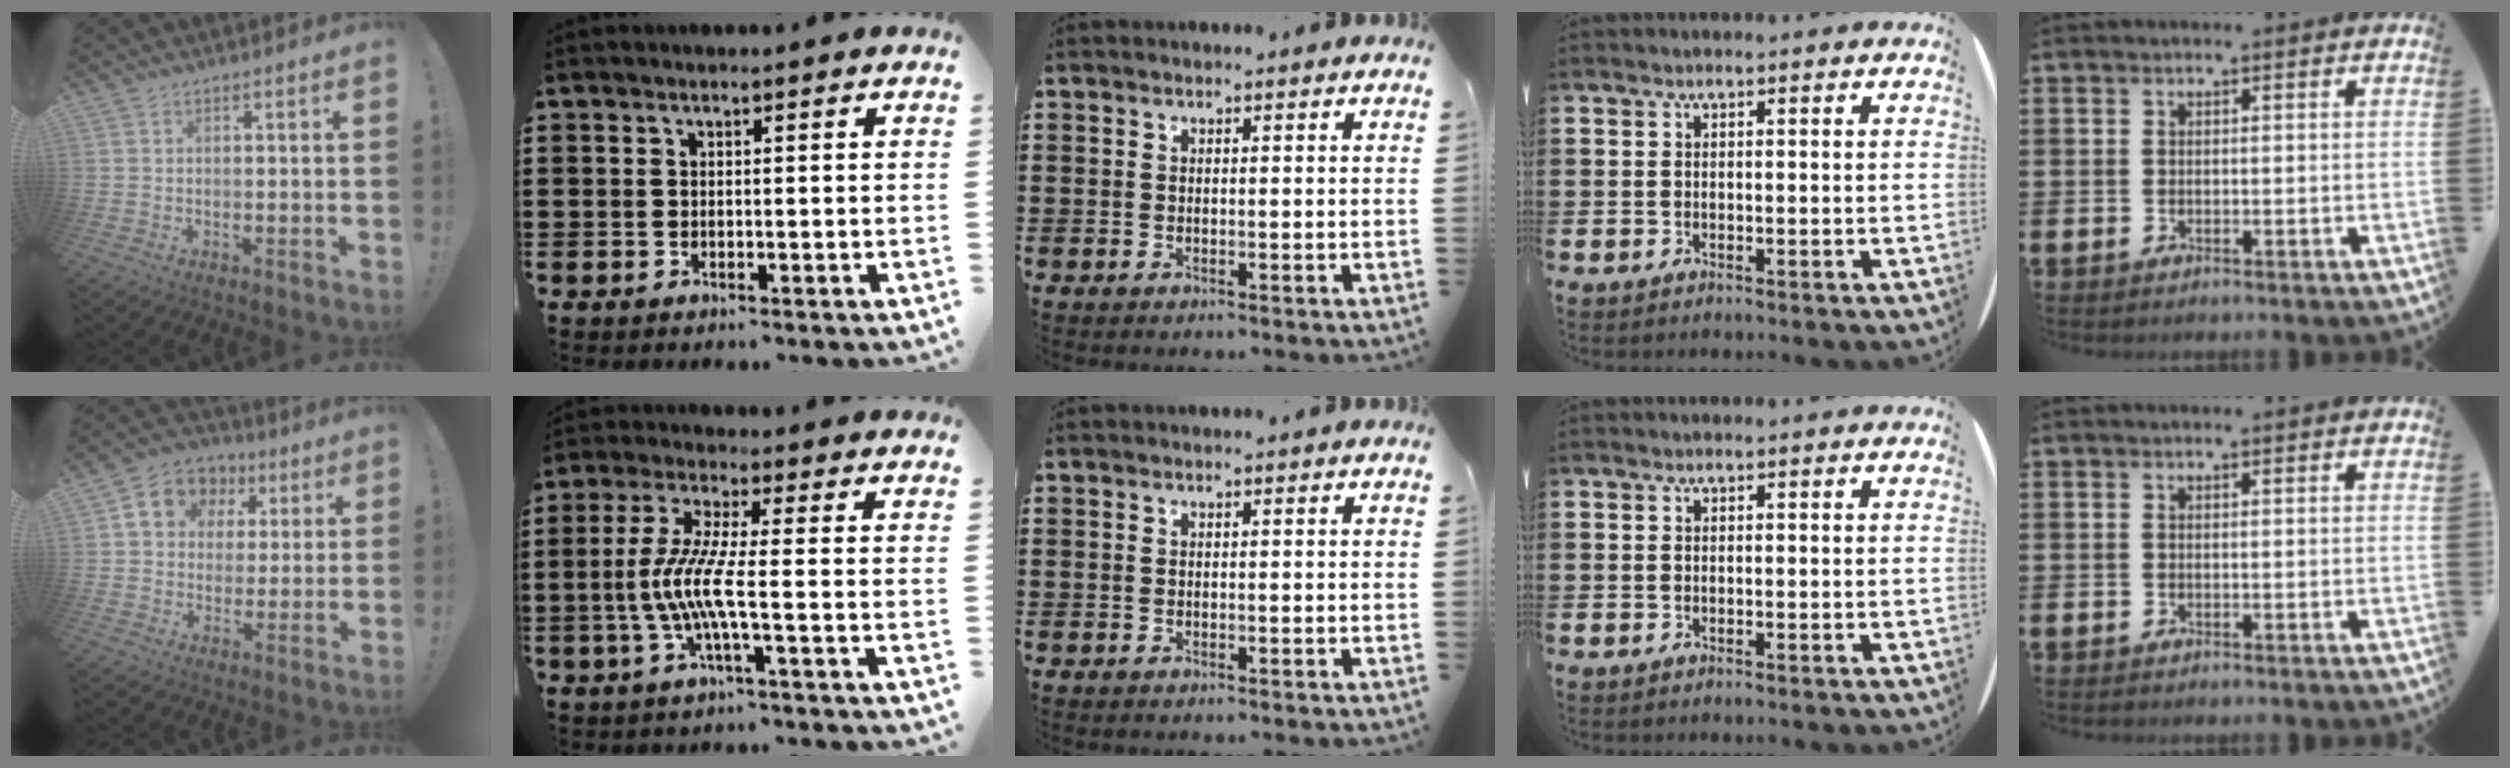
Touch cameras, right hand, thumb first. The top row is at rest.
{"thumb": {"total": 10.8, "force": [3.7, 9.1, 4.4], "torque": [-0.060, -0.007, 0.073]}, "index": {"total": 7.6, "force": [-2.0, 0.4, 7.4], "torque": [-0.171, -0.020, -0.049]}}